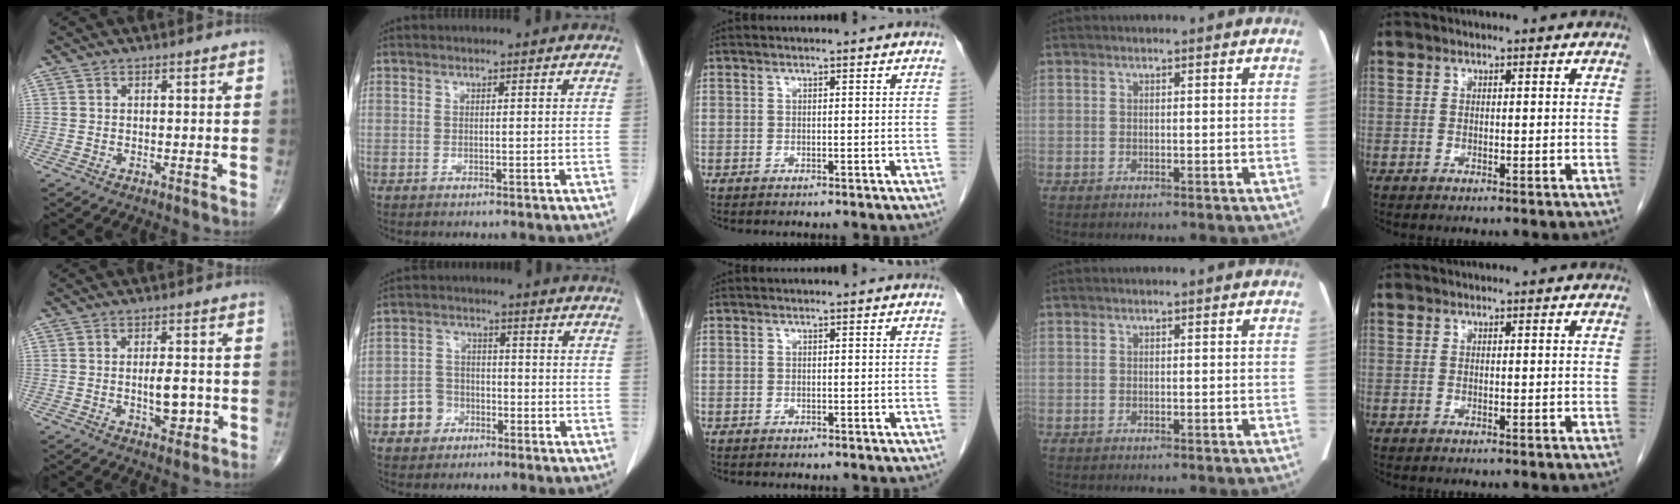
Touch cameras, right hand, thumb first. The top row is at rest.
{"thumb": {"total": 5.2, "force": [-0.8, 2.4, 4.5], "torque": [-0.058, 0.000, -0.009]}, "index": {"total": 4.8, "force": [-2.5, 4.1, 0.7], "torque": [-0.008, 0.019, -0.044]}}